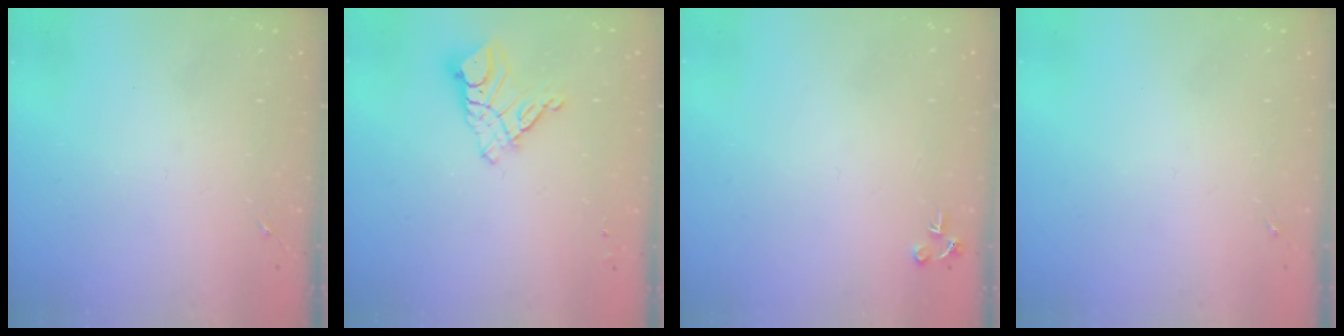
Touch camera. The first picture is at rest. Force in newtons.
{"total": 9.7, "press": 9.7, "slide": 1.1}
{"total": 4.3, "press": 4.3, "slide": 0.5}
{"total": 0.0}